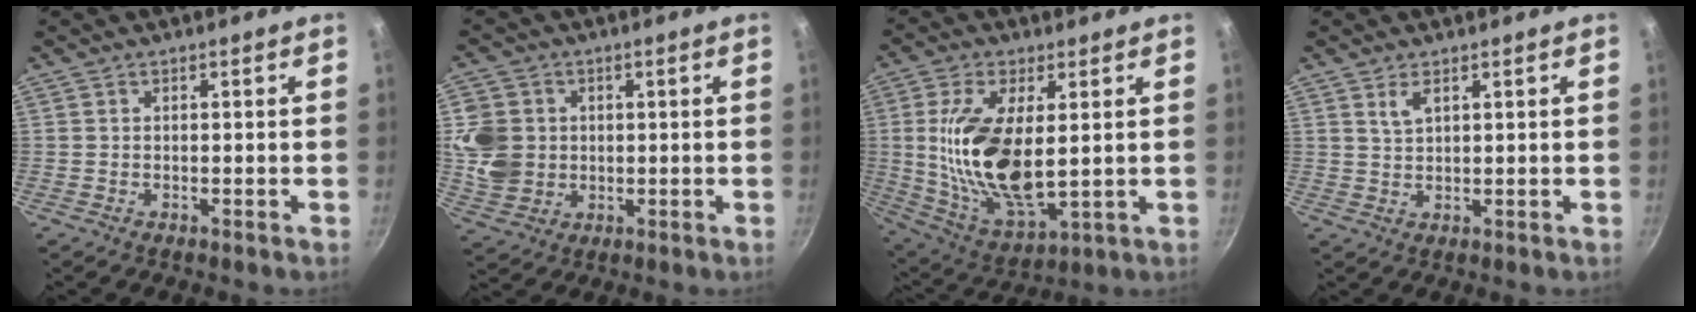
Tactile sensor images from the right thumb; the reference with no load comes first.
{"total": 10.0, "force": [0.7, 8.6, 5.0], "torque": [-0.087, 0.001, 0.018]}
{"total": 17.6, "force": [1.4, 8.1, 15.6], "torque": [-0.302, -0.022, 0.040]}
{"total": 2.5, "force": [1.5, 1.1, 1.7], "torque": [-0.032, -0.007, 0.035]}